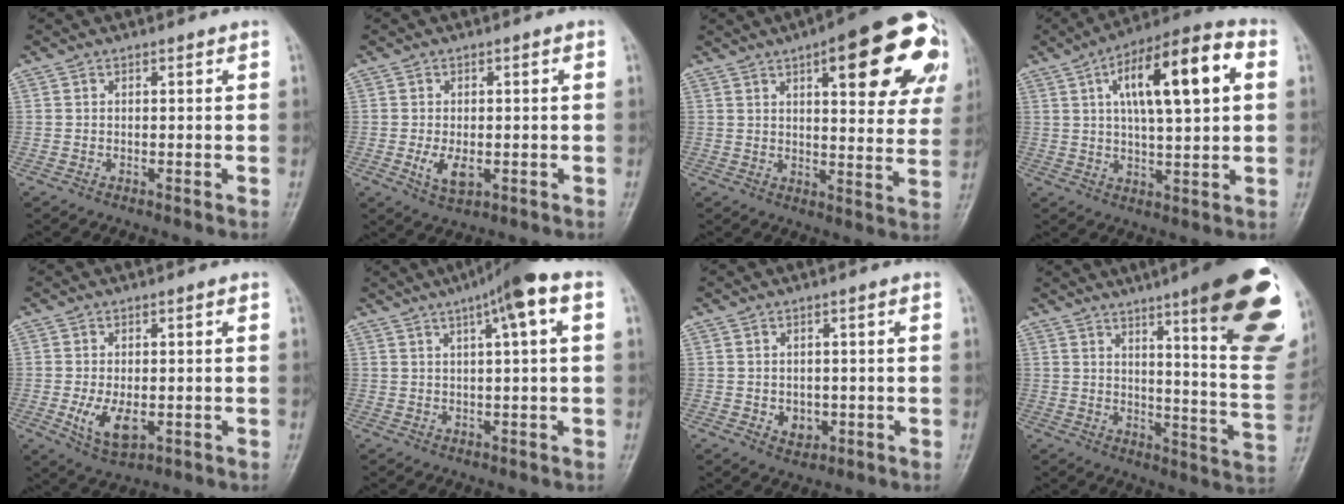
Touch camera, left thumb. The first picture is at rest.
{"total": 5.1, "force": [-1.1, 2.6, 4.3], "torque": [-0.077, 0.001, -0.015]}
{"total": 22.4, "force": [9.5, 7.4, 18.9], "torque": [-0.214, -0.010, 0.119]}
{"total": 17.5, "force": [4.7, 5.9, 15.8], "torque": [-0.240, 0.019, 0.066]}
{"total": 7.4, "force": [-1.7, 3.8, 6.1], "torque": [-0.107, -0.003, -0.021]}
{"total": 8.9, "force": [3.6, 1.1, 8.1], "torque": [-0.131, 0.024, 0.049]}
{"total": 4.5, "force": [-1.0, 3.4, 2.7], "torque": [-0.024, 0.008, -0.004]}
{"total": 24.4, "force": [13.3, 4.2, 20.1], "torque": [-0.228, -0.063, 0.175]}